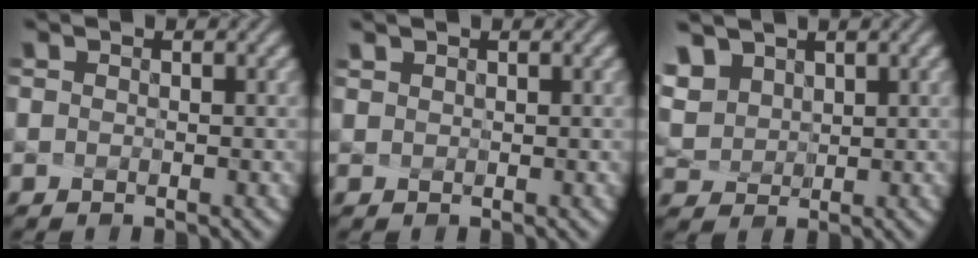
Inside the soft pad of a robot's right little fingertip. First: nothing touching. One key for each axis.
{"total": 0.8, "fx": 0.7, "fy": 0.2, "fz": 0.1, "tx": -0.014, "ty": 0.002, "tz": 0.019}
{"total": 6.7, "fx": 3.8, "fy": 4.6, "fz": 2.9, "tx": -0.096, "ty": 0.011, "tz": 0.078}